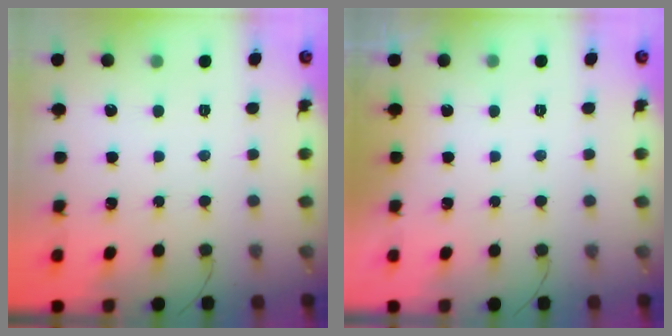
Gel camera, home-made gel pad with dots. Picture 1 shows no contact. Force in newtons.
{"total": 0.0}